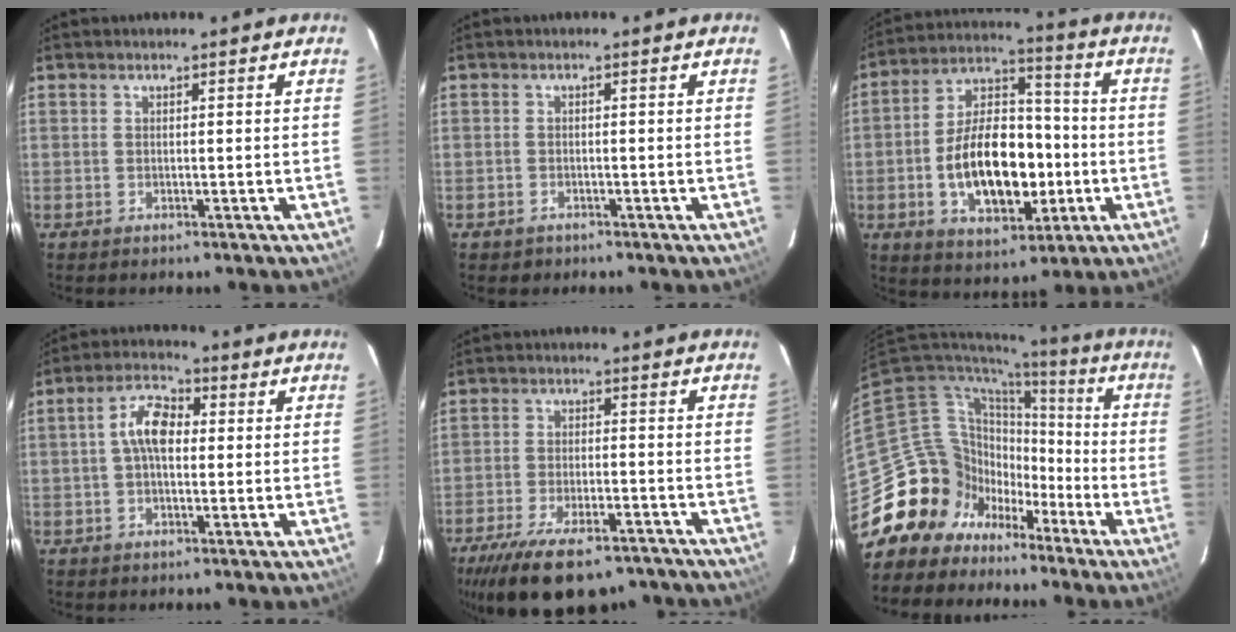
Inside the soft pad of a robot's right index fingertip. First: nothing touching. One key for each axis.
{"total": 1.6, "fx": -1.0, "fy": 1.2, "fz": 0.2, "tx": -0.008, "ty": 0.005, "tz": -0.011}
{"total": 17.7, "fx": -3.6, "fy": 10.0, "fz": 14.2, "tx": -0.267, "ty": 0.021, "tz": -0.047}
{"total": 6.9, "fx": 0.5, "fy": 3.8, "fz": 5.7, "tx": -0.110, "ty": 0.021, "tz": 0.007}
{"total": 19.4, "fx": -14.3, "fy": 7.7, "fz": 10.6, "tx": -0.213, "ty": -0.030, "tz": -0.211}
{"total": 16.2, "fx": -7.9, "fy": 13.8, "fz": 2.9, "tx": -0.087, "ty": 0.046, "tz": -0.133}